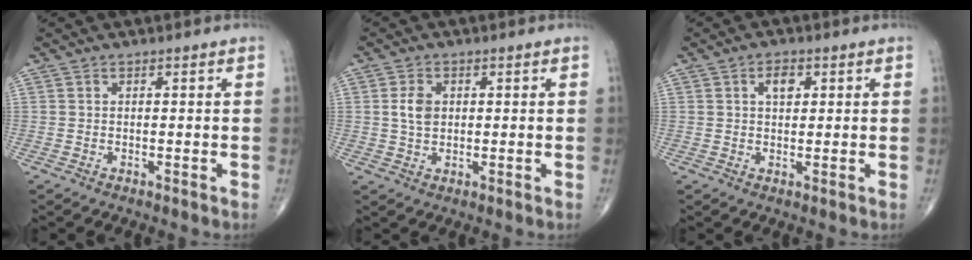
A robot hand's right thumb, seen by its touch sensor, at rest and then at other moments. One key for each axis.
{"total": 3.8, "fx": 0.6, "fy": 2.7, "fz": 2.7, "tx": -0.046, "ty": -0.001, "tz": 0.012}
{"total": 3.4, "fx": 1.2, "fy": 1.9, "fz": 2.5, "tx": -0.030, "ty": -0.001, "tz": 0.018}